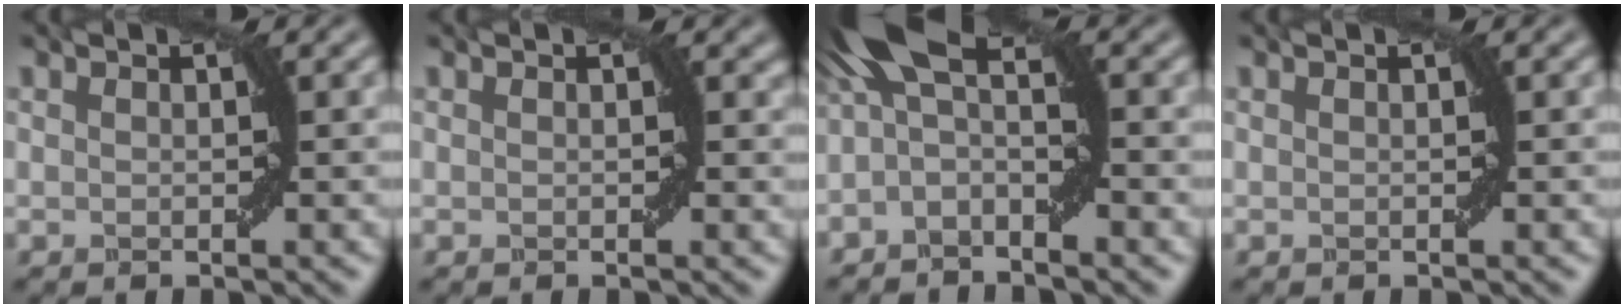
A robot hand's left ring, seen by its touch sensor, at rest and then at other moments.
{"total": 1.0, "force": [0.7, 0.5, 0.4], "torque": [0.003, 0.005, -0.004]}
{"total": 2.5, "force": [-1.1, 0.5, 2.2], "torque": [-0.052, 0.004, -0.022]}
{"total": 0.0}